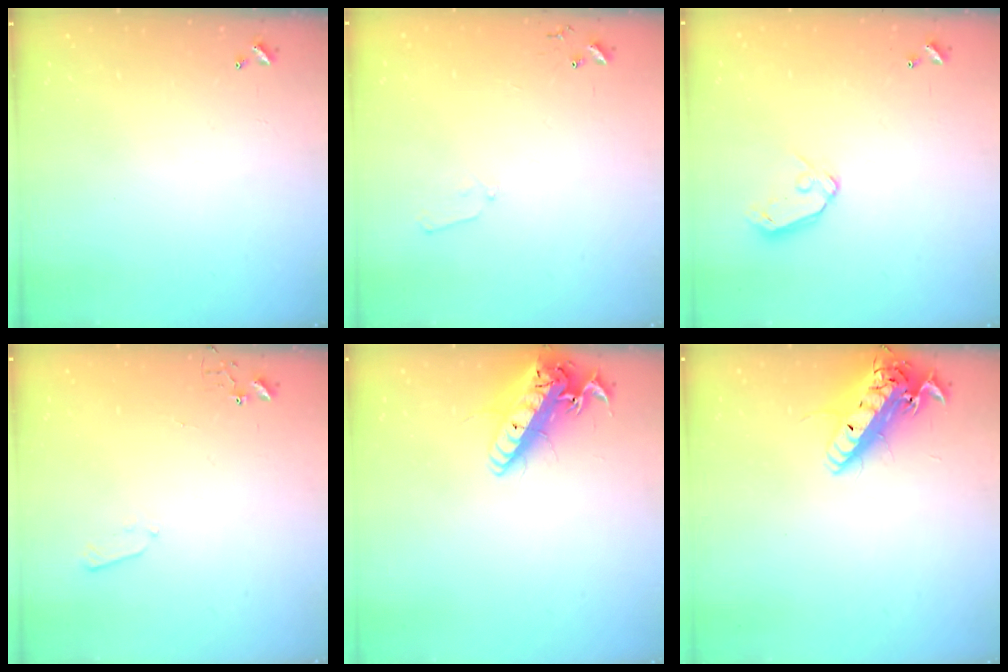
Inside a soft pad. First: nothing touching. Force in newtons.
{"total": 6.0, "press": 6.0, "slide": 0.6}
{"total": 8.0, "press": 8.0, "slide": 1.0}
{"total": 3.4, "press": 3.4, "slide": 0.5}
{"total": 19.7, "press": 19.5, "slide": 2.7}
{"total": 17.4, "press": 16.9, "slide": 4.1}